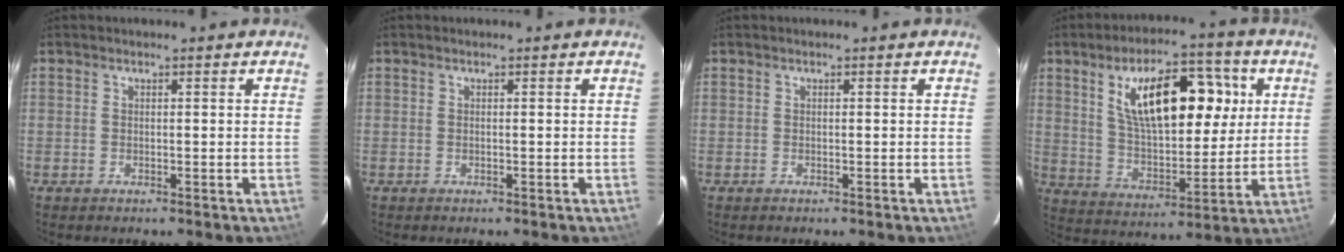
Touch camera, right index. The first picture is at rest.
{"total": 0.0}
{"total": 0.0}
{"total": 18.7, "force": [6.5, 8.5, 15.3], "torque": [-0.261, 0.022, 0.115]}